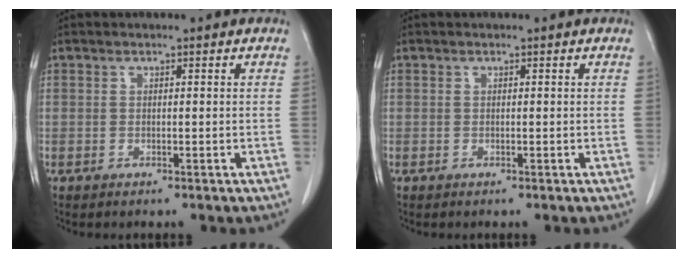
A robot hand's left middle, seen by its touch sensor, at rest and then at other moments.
{"total": 0.0}